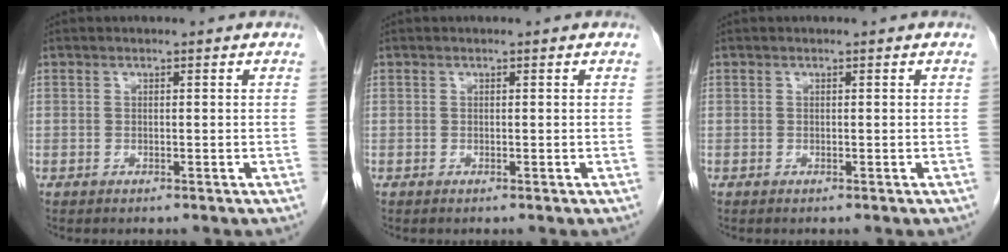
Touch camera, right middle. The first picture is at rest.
{"total": 0.0}
{"total": 0.0}